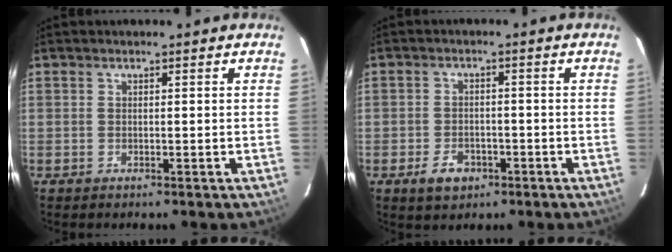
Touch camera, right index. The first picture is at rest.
{"total": 5.1, "force": [-2.6, 3.6, 2.4], "torque": [-0.056, 0.007, -0.035]}